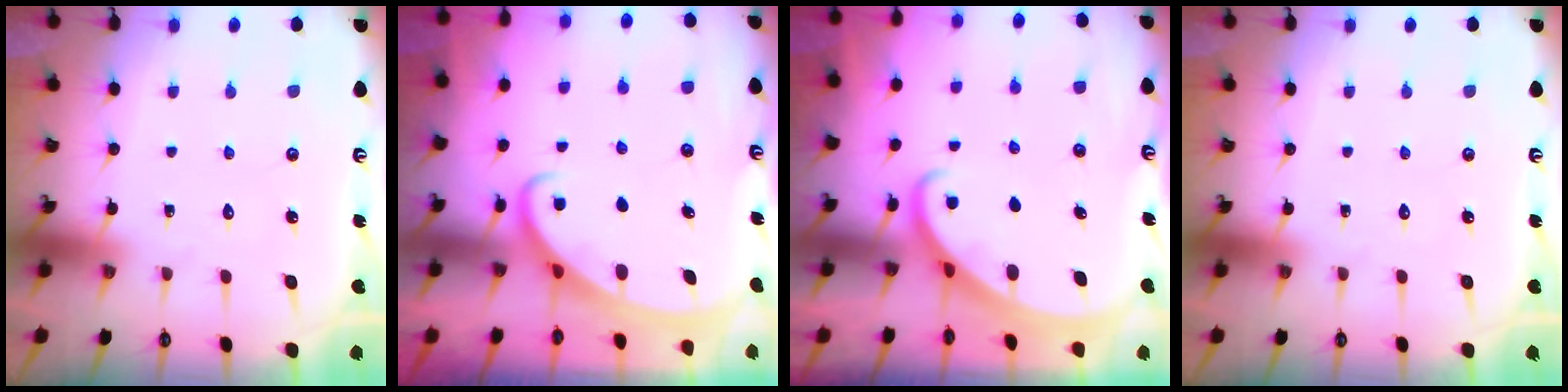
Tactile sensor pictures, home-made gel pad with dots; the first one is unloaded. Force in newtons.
{"total": 2.6, "press": 2.6, "slide": 0.4}
{"total": 2.3, "press": 2.3, "slide": 0.1}
{"total": 0.0}